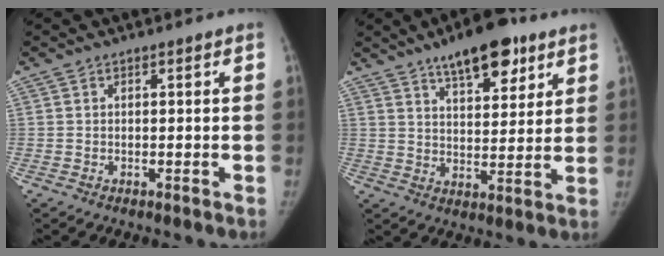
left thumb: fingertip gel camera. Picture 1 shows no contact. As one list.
[{"total": 13.6, "force": [8.7, 5.6, 8.8], "torque": [-0.097, -0.036, 0.132]}]